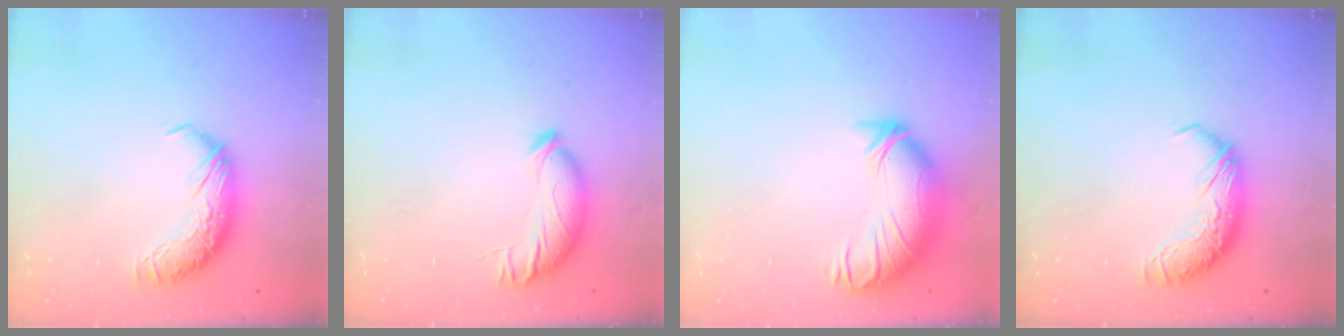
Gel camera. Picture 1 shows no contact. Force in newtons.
{"total": 4.4, "press": 4.3, "slide": 1.1}
{"total": 3.1, "press": 0.8, "slide": 3.0}
{"total": 0.0}